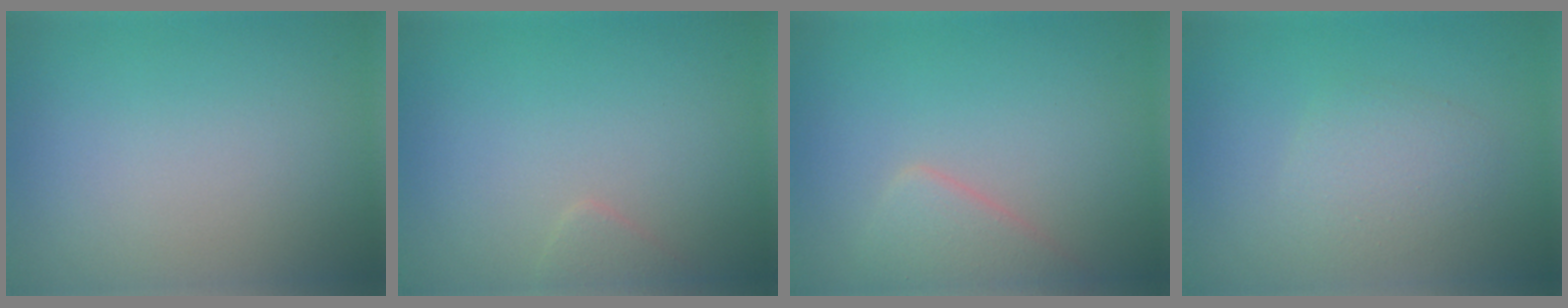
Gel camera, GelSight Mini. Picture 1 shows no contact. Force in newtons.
{"total": 1.0, "press": 1.0, "slide": 0.1}
{"total": 2.6, "press": 2.6, "slide": 0.0}
{"total": 2.3, "press": 2.3, "slide": 0.1}